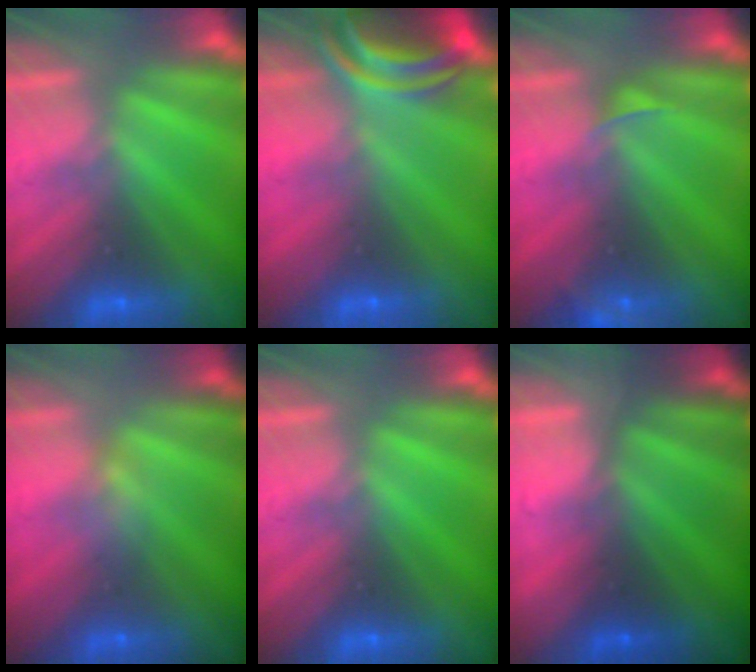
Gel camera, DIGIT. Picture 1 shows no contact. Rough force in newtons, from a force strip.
{"total": 7.1}
{"total": 2.5}
{"total": 2.4}
{"total": 0.0}
{"total": 1.8}